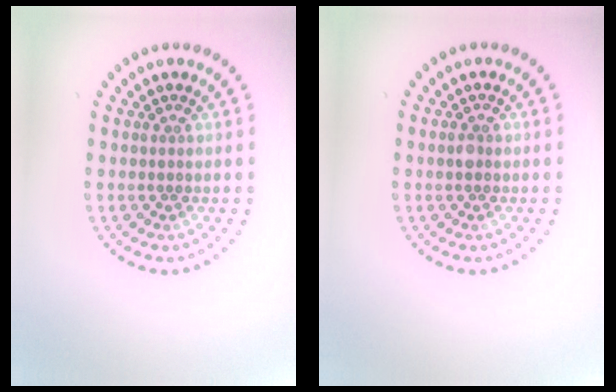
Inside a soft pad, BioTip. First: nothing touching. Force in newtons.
{"total": 0.8, "press": 0.8, "slide": 0.0}